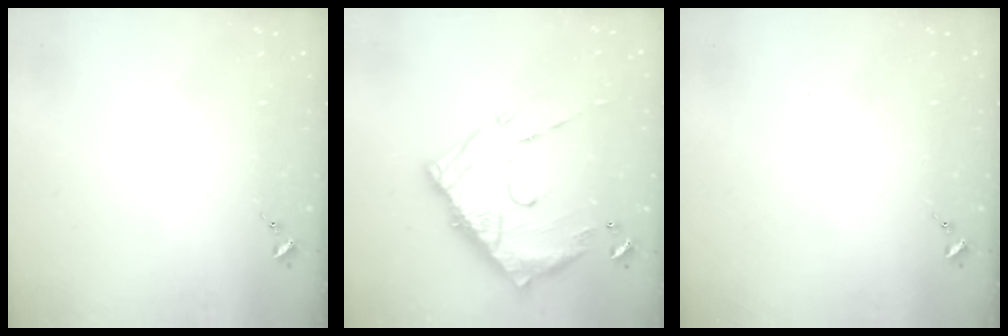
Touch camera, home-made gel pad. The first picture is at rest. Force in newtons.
{"total": 17.5, "press": 17.4, "slide": 2.0}
{"total": 0.0}